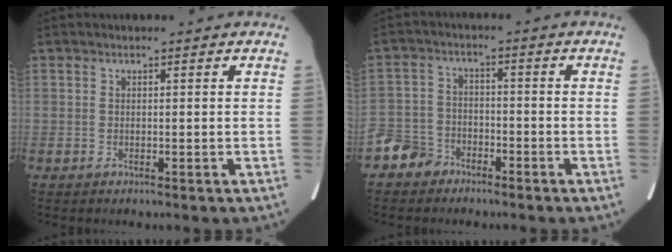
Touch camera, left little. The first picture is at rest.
{"total": 5.9, "force": [-4.5, 3.7, 0.9], "torque": [-0.021, 0.002, -0.092]}